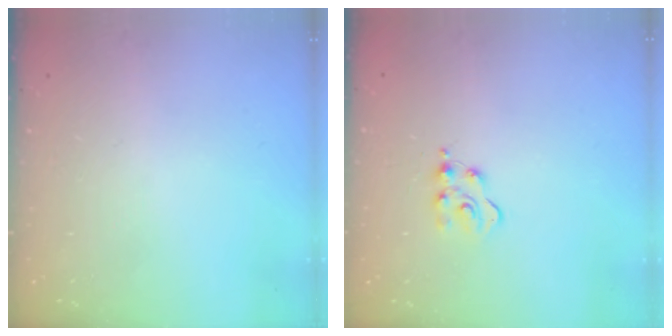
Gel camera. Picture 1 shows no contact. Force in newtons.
{"total": 4.7, "press": 4.6, "slide": 0.6}